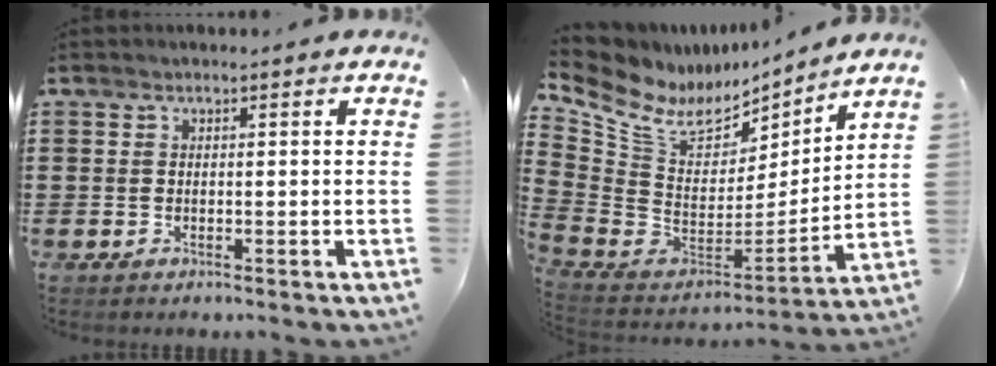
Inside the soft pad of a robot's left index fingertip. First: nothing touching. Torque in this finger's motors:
{"motor_torque": [1.20, -0.94, 0.34, 0.08]}